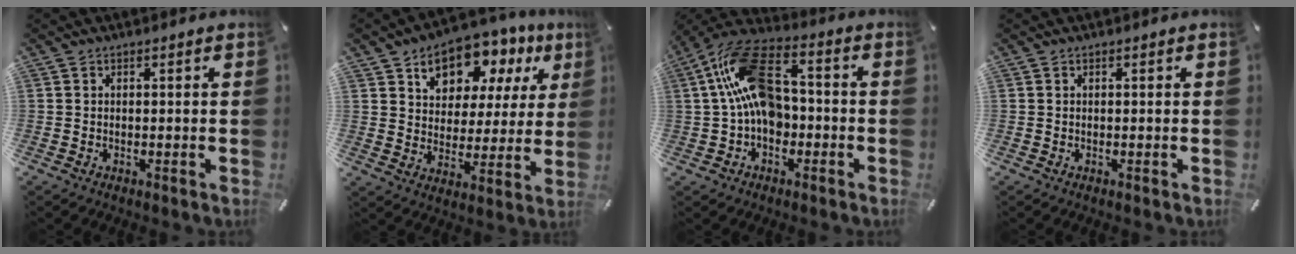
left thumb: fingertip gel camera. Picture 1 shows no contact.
{"total": 11.6, "force": [7.6, 7.9, 3.9], "torque": [-0.061, -0.055, 0.137]}
{"total": 15.6, "force": [0.9, 10.3, 11.8], "torque": [-0.257, 0.010, 0.016]}
{"total": 0.0}